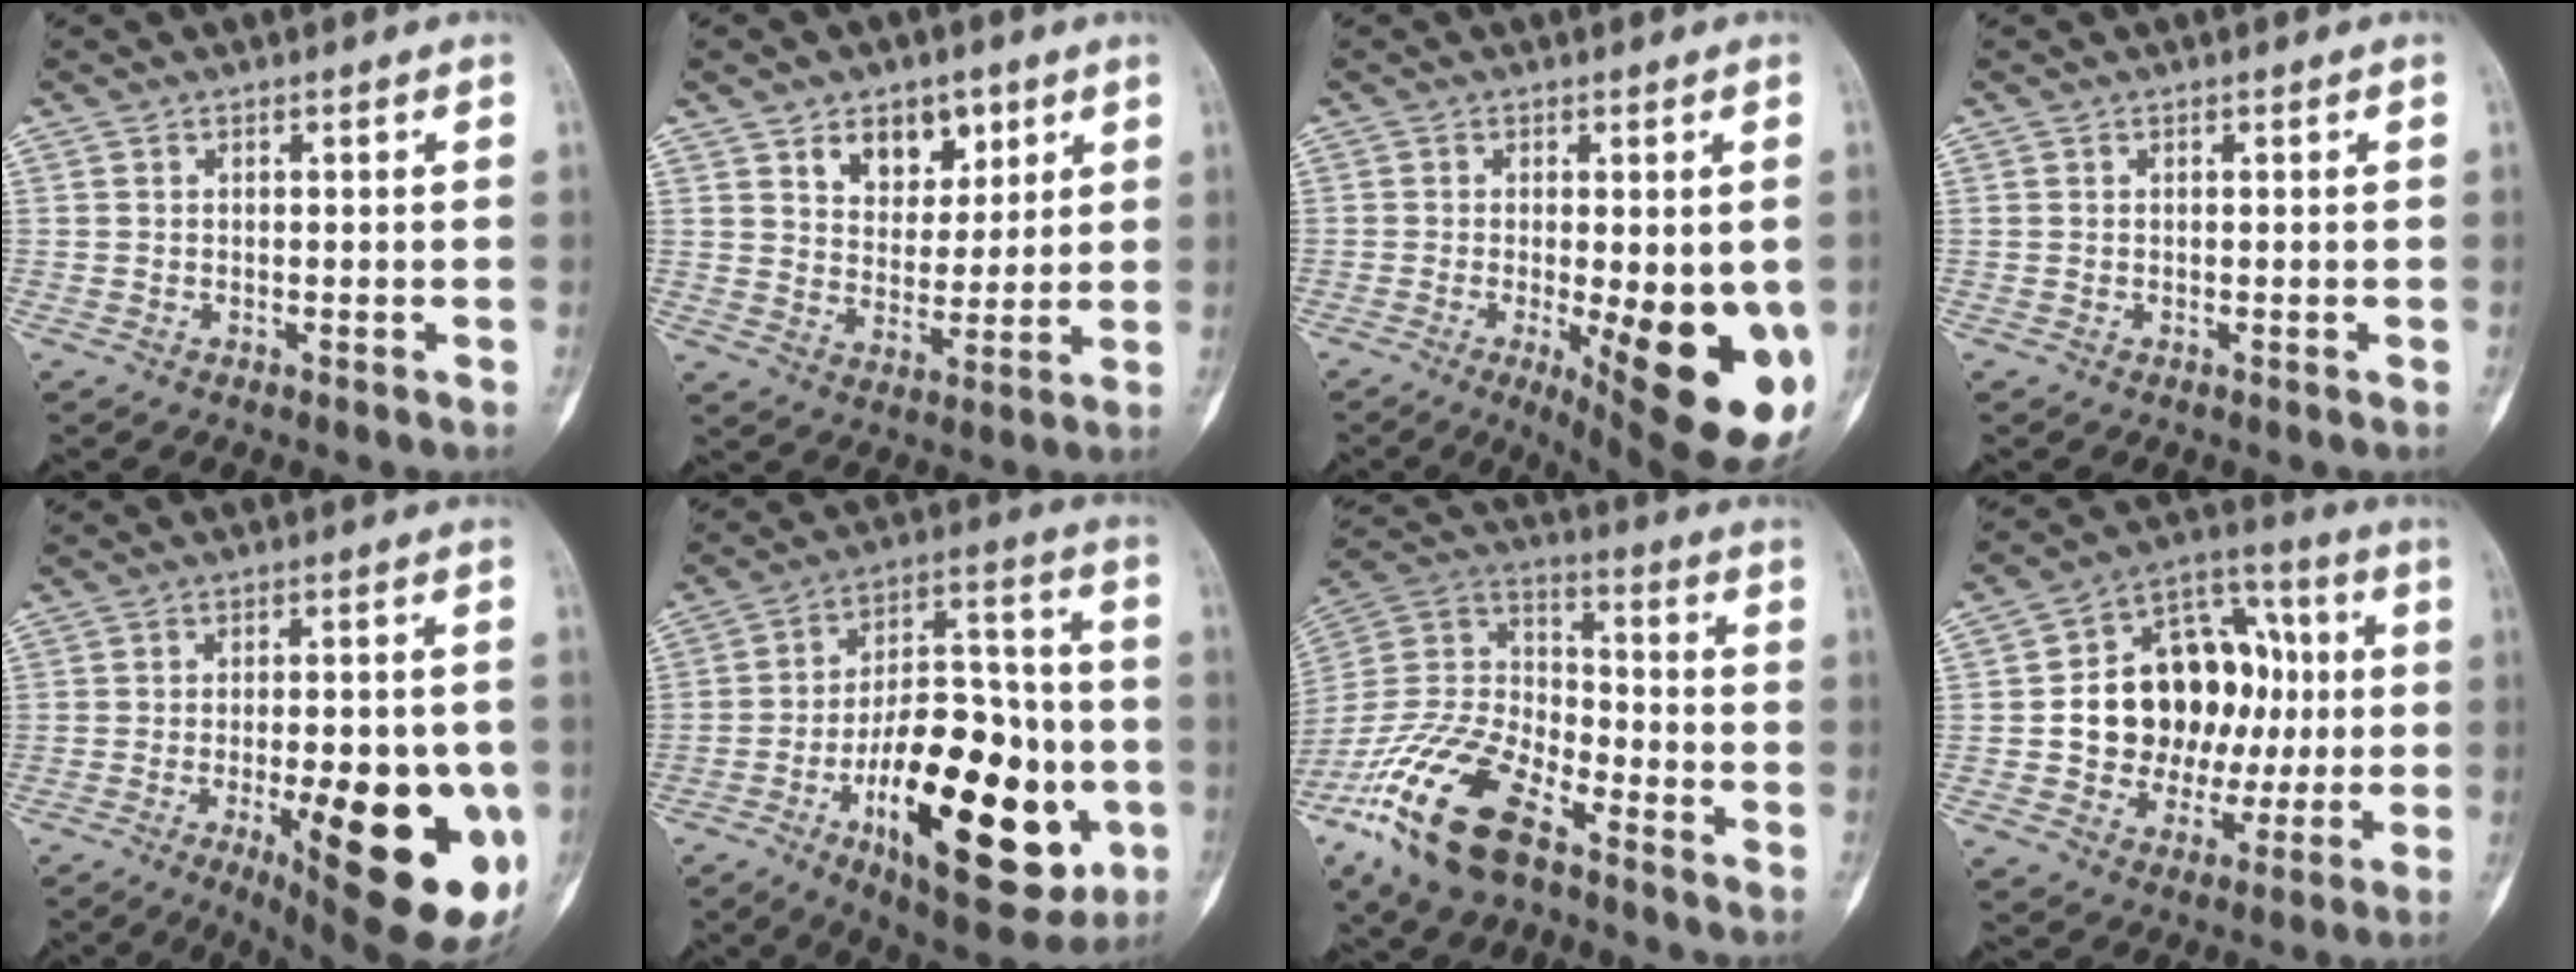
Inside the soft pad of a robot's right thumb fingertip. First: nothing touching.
{"total": 9.4, "force": [5.0, 6.1, 5.0], "torque": [-0.037, -0.027, 0.083]}
{"total": 18.5, "force": [-5.0, 6.3, 16.7], "torque": [-0.161, -0.021, -0.046]}
{"total": 0.0}
{"total": 22.7, "force": [-7.2, 7.7, 20.1], "torque": [-0.203, 0.002, -0.077]}
{"total": 28.7, "force": [-8.9, 12.3, 24.4], "torque": [-0.358, 0.026, -0.126]}
{"total": 21.3, "force": [-12.8, 9.7, 14.0], "torque": [-0.284, 0.049, -0.244]}
{"total": 19.3, "force": [0.7, 14.4, 12.8], "torque": [-0.143, 0.036, 0.017]}